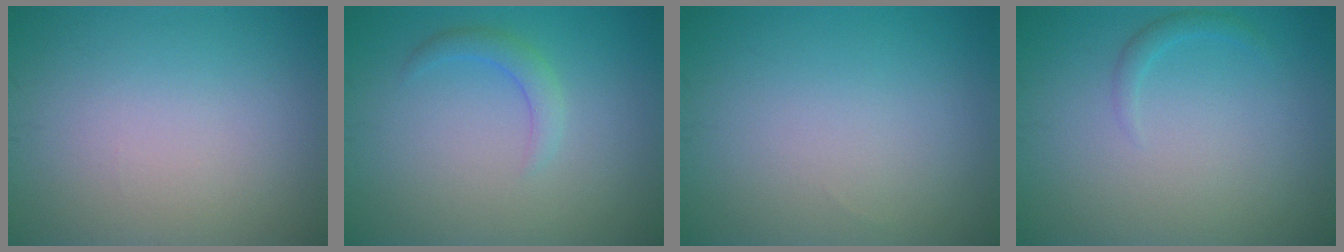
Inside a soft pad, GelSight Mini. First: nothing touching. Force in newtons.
{"total": 1.7, "press": 1.7, "slide": 0.1}
{"total": 0.0}
{"total": 1.0, "press": 1.0, "slide": 0.1}